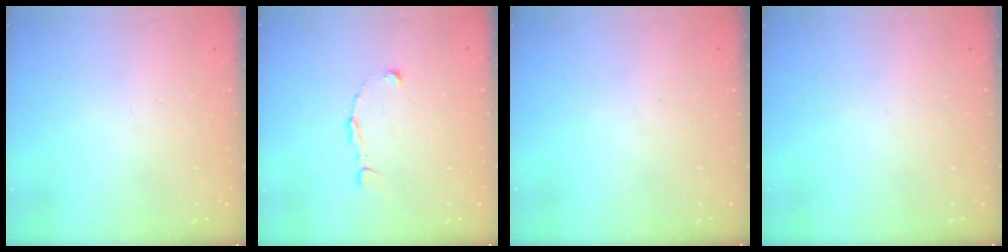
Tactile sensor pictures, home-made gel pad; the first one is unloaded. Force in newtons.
{"total": 1.5, "press": 1.5, "slide": 0.1}
{"total": 0.0}
{"total": 0.0}